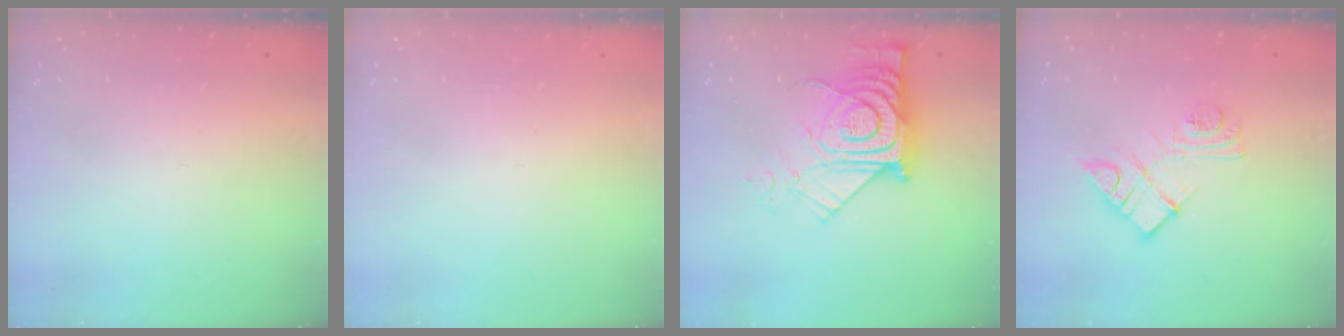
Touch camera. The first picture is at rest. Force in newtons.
{"total": 1.7, "press": 1.7, "slide": 0.1}
{"total": 15.8, "press": 15.8, "slide": 1.2}
{"total": 11.1, "press": 11.1, "slide": 0.5}